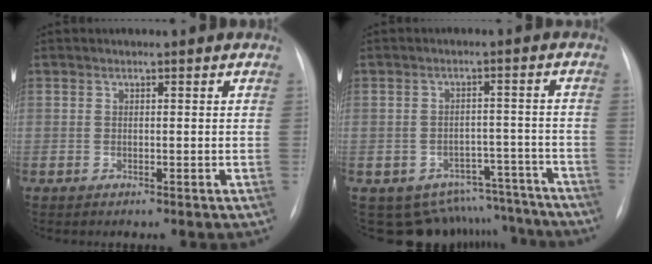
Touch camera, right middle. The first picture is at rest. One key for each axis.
{"total": 11.7, "fx": -10.5, "fy": 5.2, "fz": 0.6, "tx": 0.008, "ty": 0.040, "tz": -0.123}